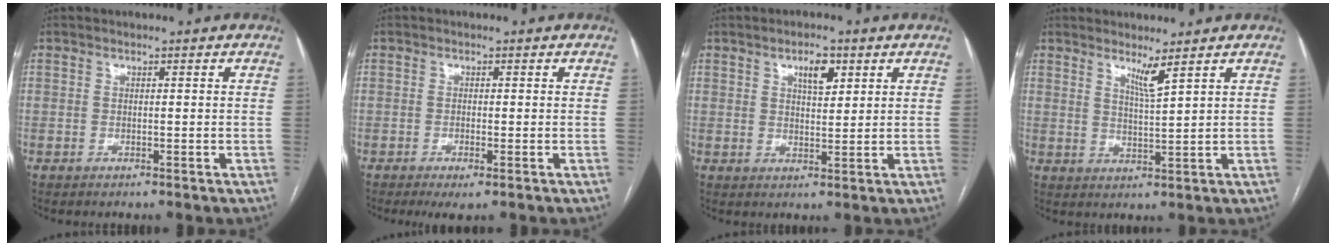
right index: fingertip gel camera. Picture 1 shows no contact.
{"total": 2.4, "force": [-1.2, 0.4, 2.1], "torque": [-0.034, -0.006, -0.016]}
{"total": 4.2, "force": [2.1, 1.6, 3.3], "torque": [-0.053, 0.001, 0.036]}
{"total": 3.1, "force": [2.2, -0.7, 2.0], "torque": [-0.038, -0.017, 0.044]}